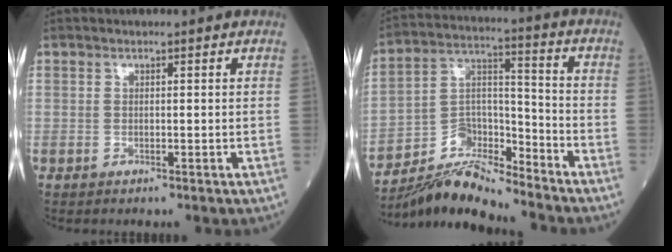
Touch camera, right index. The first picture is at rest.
{"total": 10.8, "force": [-10.4, 1.5, 2.6], "torque": [-0.050, 0.025, -0.194]}